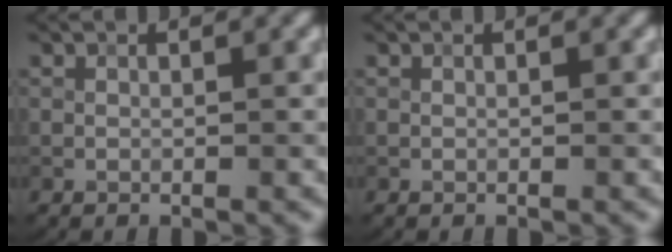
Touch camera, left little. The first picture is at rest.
{"total": 0.0}